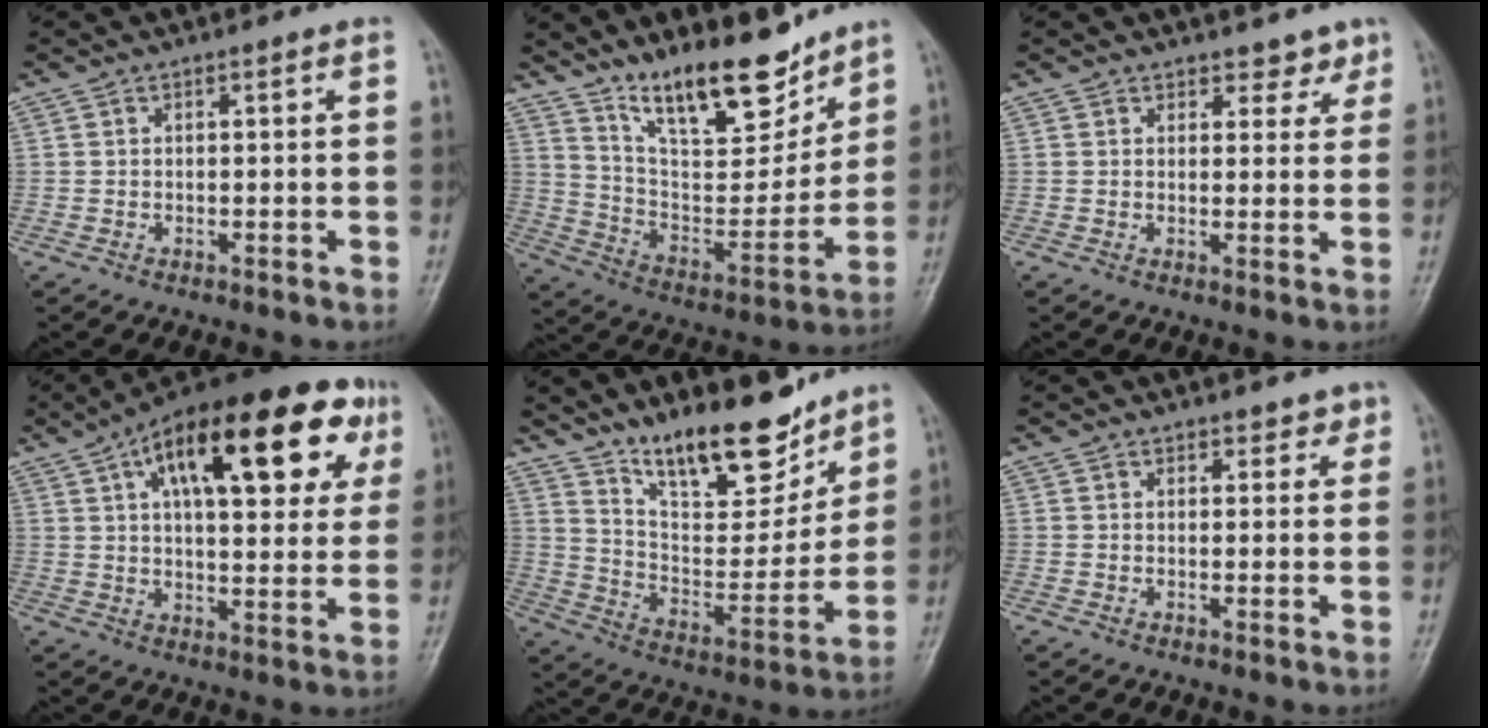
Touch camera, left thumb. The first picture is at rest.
{"total": 17.6, "force": [13.4, 5.8, 9.9], "torque": [-0.117, -0.087, 0.238]}
{"total": 3.6, "force": [2.8, 2.1, 0.7], "torque": [0.020, -0.017, 0.034]}
{"total": 26.3, "force": [11.1, 11.2, 21.0], "torque": [-0.284, 0.015, 0.160]}
{"total": 17.7, "force": [13.5, 6.1, 9.8], "torque": [-0.109, -0.090, 0.234]}
{"total": 2.7, "force": [2.1, 1.5, 0.7], "torque": [0.017, -0.011, 0.023]}